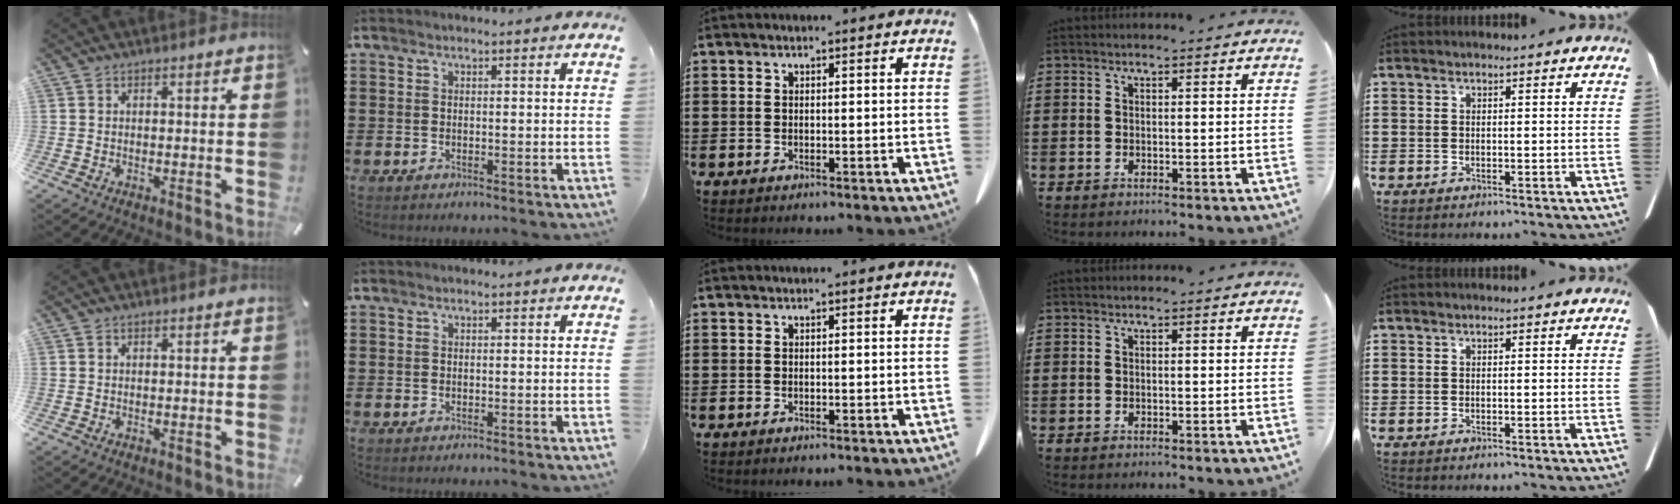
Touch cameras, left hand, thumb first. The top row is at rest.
{}